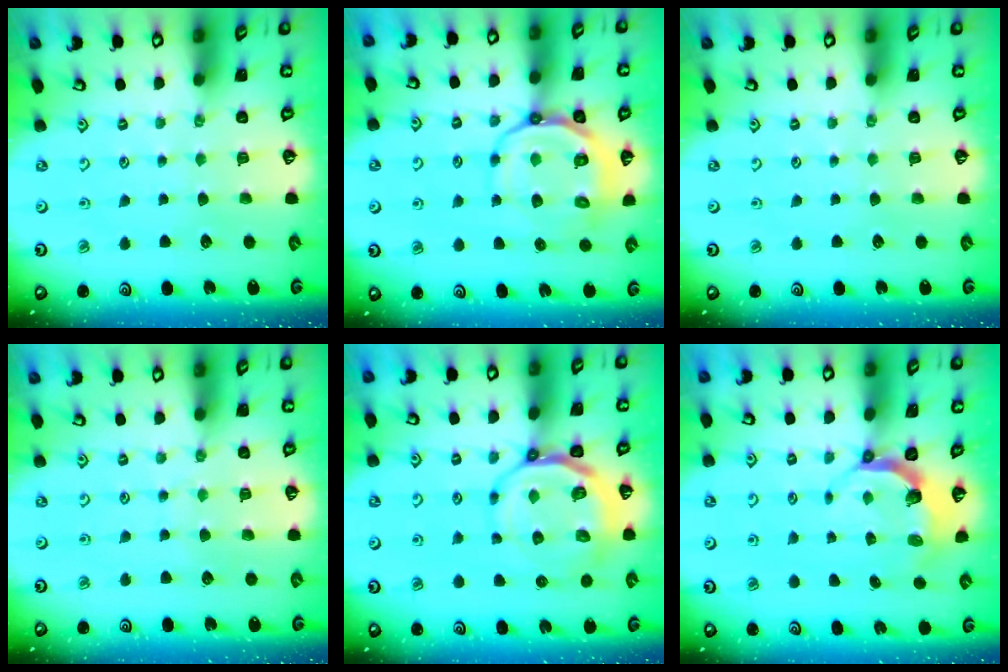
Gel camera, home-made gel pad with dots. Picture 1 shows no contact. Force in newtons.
{"total": 12.7, "press": 12.5, "slide": 2.4}
{"total": 0.0}
{"total": 4.6, "press": 4.5, "slide": 0.6}
{"total": 10.8, "press": 10.4, "slide": 2.7}
{"total": 5.2, "press": 4.0, "slide": 3.4}